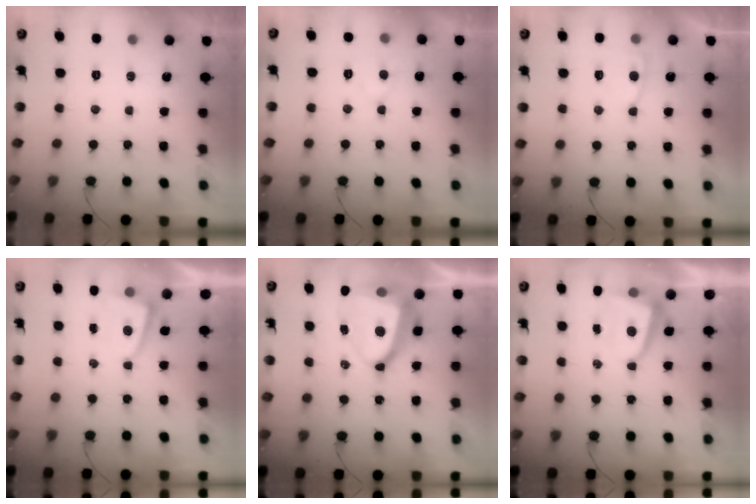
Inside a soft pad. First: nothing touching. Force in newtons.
{"total": 5.5, "press": 5.4, "slide": 0.4}
{"total": 5.0, "press": 5.0, "slide": 0.6}
{"total": 1.2, "press": 1.2, "slide": 0.2}
{"total": 10.1, "press": 10.0, "slide": 1.2}
{"total": 2.7, "press": 2.6, "slide": 0.4}